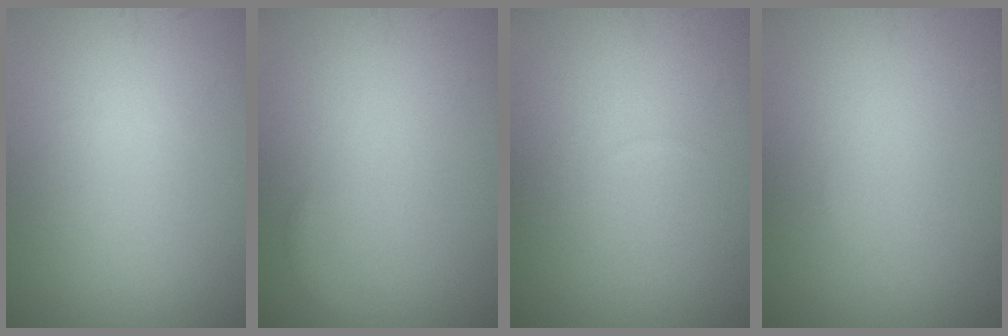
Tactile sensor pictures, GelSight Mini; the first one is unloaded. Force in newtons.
{"total": 0.6, "press": 0.6, "slide": 0.1}
{"total": 0.0}
{"total": 0.0}